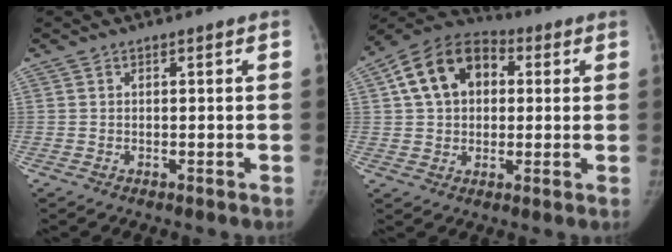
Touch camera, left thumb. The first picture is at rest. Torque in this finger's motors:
{"motor_torque": [-0.09, 0.55, 0.44, 0.36, 0.12]}